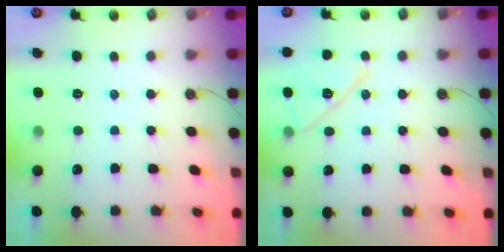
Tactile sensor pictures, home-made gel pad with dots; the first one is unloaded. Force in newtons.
{"total": 13.2, "press": 13.2, "slide": 0.6}